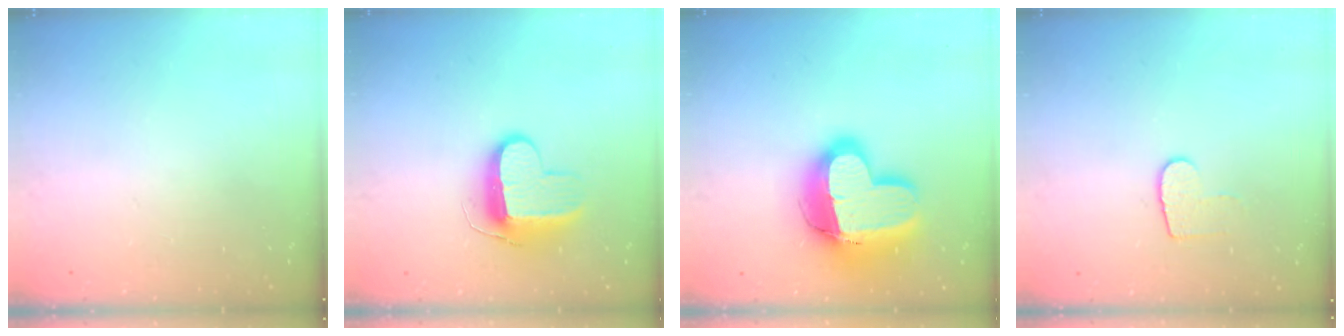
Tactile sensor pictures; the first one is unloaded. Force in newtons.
{"total": 9.4, "press": 9.3, "slide": 1.3}
{"total": 18.9, "press": 18.8, "slide": 2.2}
{"total": 6.3, "press": 6.3, "slide": 0.4}